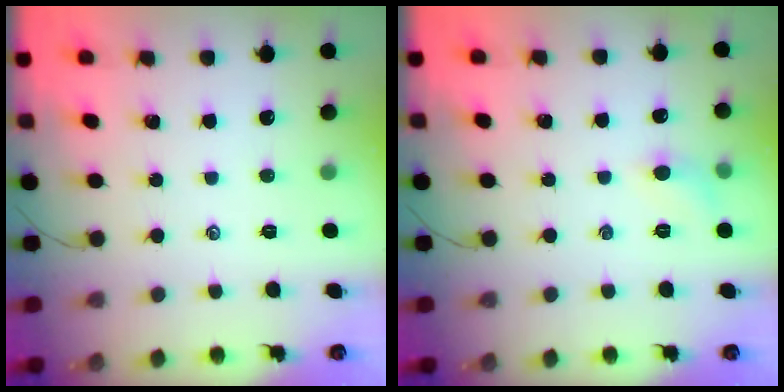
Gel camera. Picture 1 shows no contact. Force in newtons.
{"total": 5.1, "press": 4.8, "slide": 1.6}